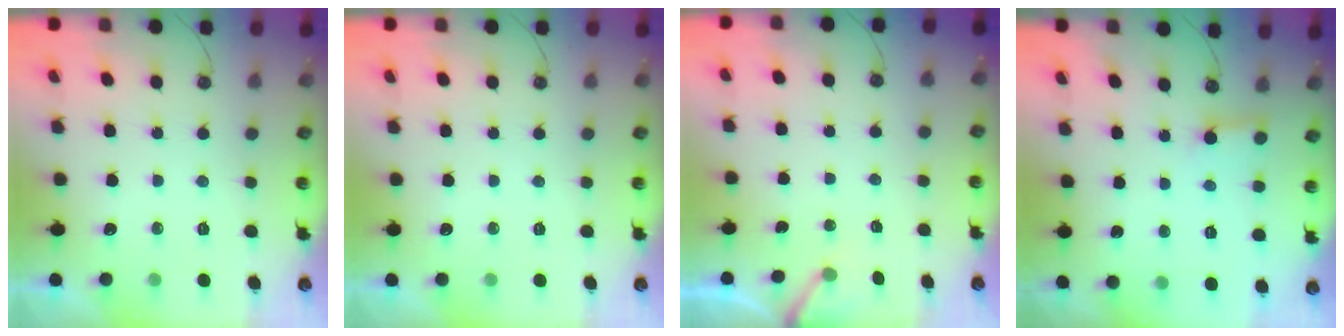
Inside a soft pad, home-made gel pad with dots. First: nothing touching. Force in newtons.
{"total": 0.0}
{"total": 3.0, "press": 3.0, "slide": 0.3}
{"total": 2.7, "press": 2.7, "slide": 0.0}